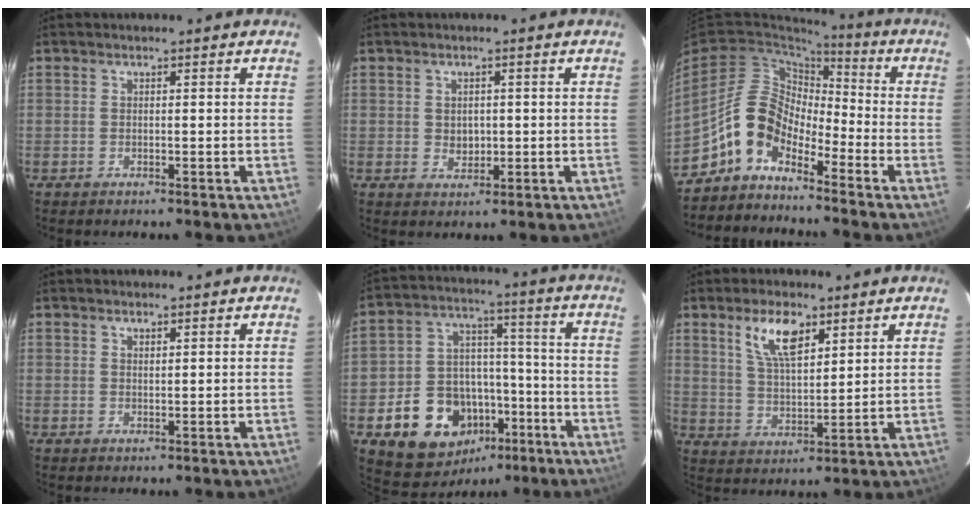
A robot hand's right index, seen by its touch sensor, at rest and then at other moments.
{"total": 2.9, "force": [0.0, 2.5, 1.5], "torque": [-0.023, 0.003, 0.004]}
{"total": 9.6, "force": [-6.2, 5.7, 4.6], "torque": [-0.091, 0.031, -0.134]}
{"total": 0.8, "force": [0.7, 0.3, 0.3], "torque": [-0.005, 0.000, 0.013]}
{"total": 16.6, "force": [-7.4, 13.0, 7.1], "torque": [-0.155, 0.051, -0.084]}
{"total": 8.7, "force": [4.9, 3.6, 6.2], "torque": [-0.117, 0.009, 0.098]}